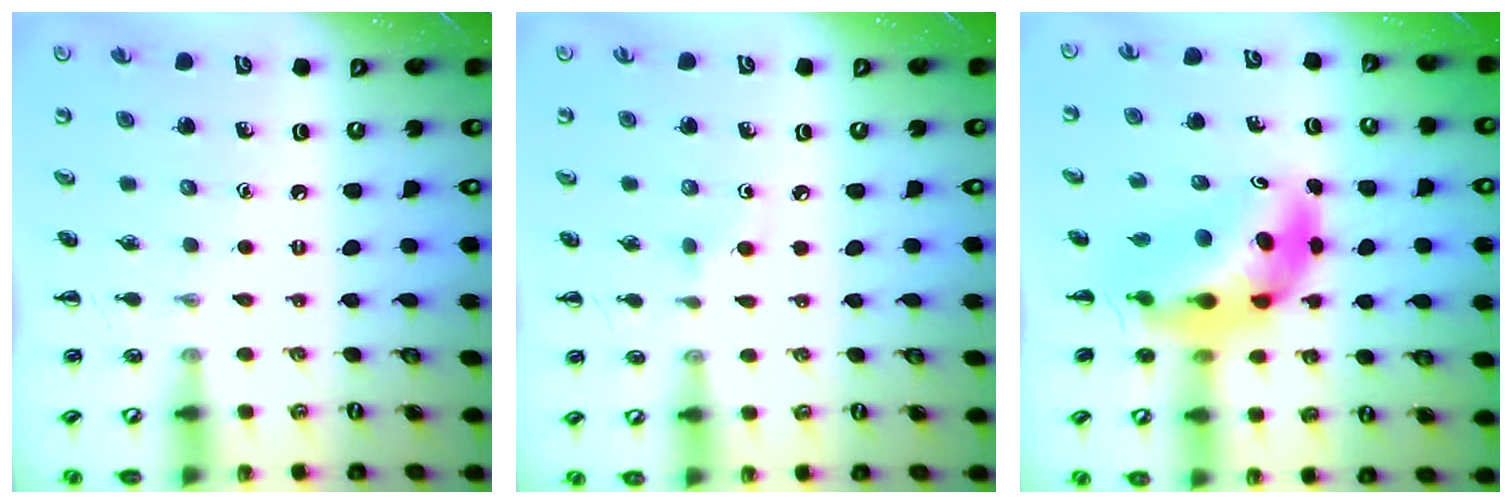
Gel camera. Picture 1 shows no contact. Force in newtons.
{"total": 3.3, "press": 3.1, "slide": 1.4}
{"total": 9.0, "press": 8.6, "slide": 2.6}